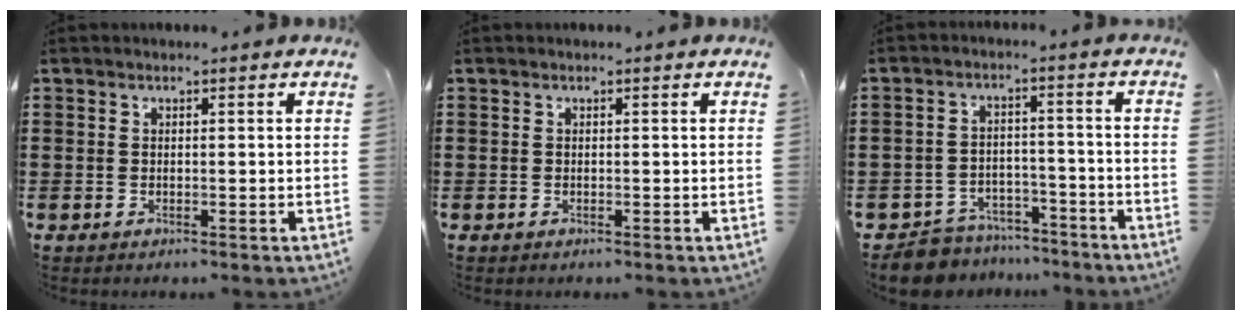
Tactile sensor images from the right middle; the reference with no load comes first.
{"total": 0.0}
{"total": 6.4, "force": [-6.2, 1.3, 0.5], "torque": [-0.018, 0.016, -0.126]}